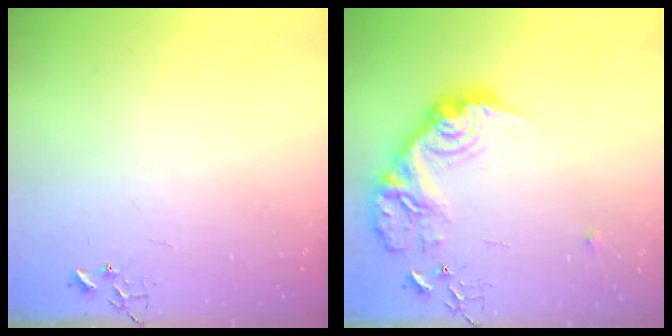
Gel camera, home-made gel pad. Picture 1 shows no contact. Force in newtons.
{"total": 24.1, "press": 24.1, "slide": 1.4}